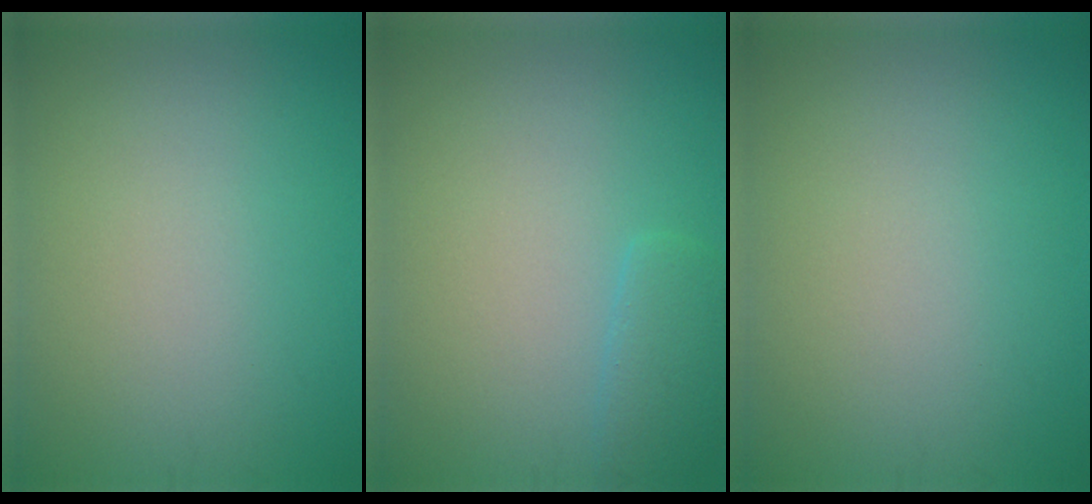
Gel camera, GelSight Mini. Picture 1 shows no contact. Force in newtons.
{"total": 2.0, "press": 2.0, "slide": 0.2}
{"total": 0.0}